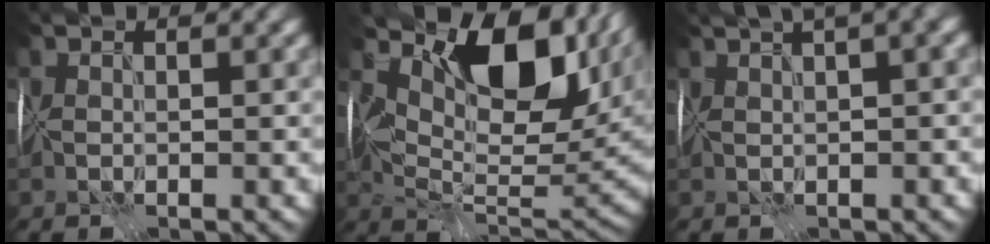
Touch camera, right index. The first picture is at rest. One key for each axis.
{"total": 12.6, "fx": 4.8, "fy": 6.6, "fz": 9.6, "tx": -0.149, "ty": -0.006, "tz": 0.092}
{"total": 7.5, "fx": 4.2, "fy": 2.4, "fz": 5.7, "tx": -0.062, "ty": 0.049, "tz": 0.047}